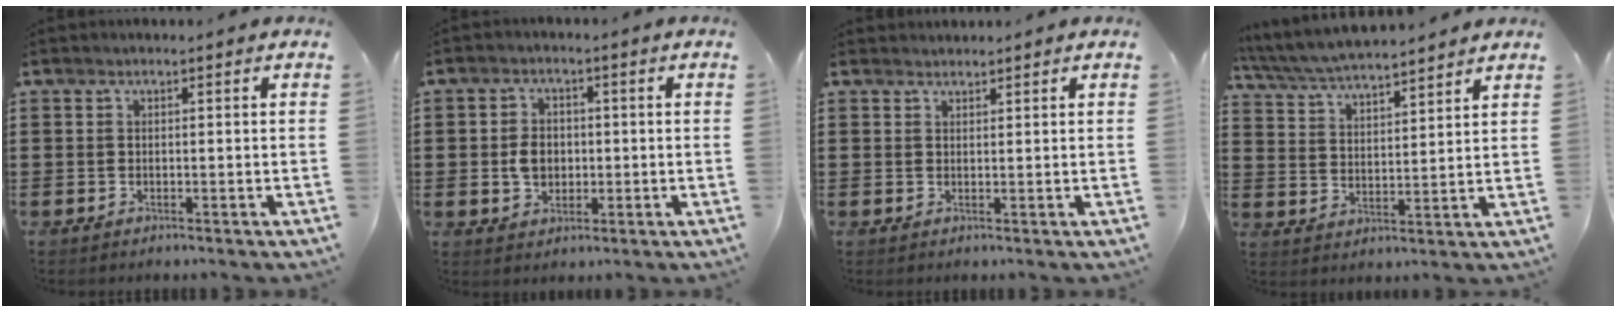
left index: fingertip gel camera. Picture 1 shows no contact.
{"total": 4.3, "force": [-0.3, 3.2, 2.8], "torque": [-0.051, 0.007, -0.009]}
{"total": 1.3, "force": [1.3, 0.3, -0.1], "torque": [-0.001, 0.000, 0.026]}
{"total": 5.7, "force": [5.5, 0.1, 1.5], "torque": [-0.053, -0.031, 0.095]}